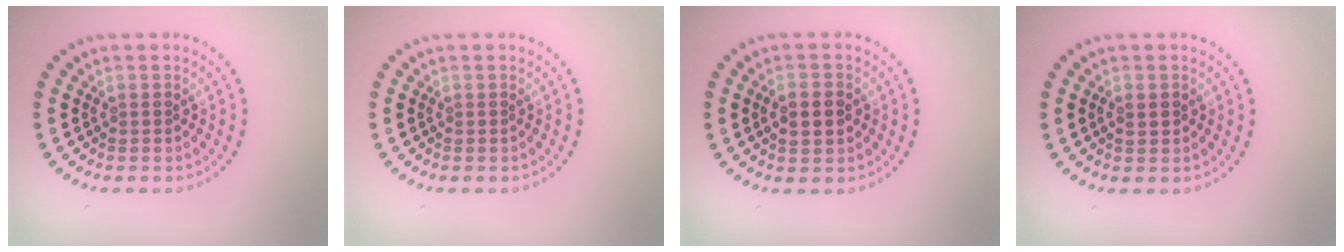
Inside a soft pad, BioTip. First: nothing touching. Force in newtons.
{"total": 0.0}
{"total": 2.3, "press": 2.3, "slide": 0.1}
{"total": 0.7, "press": 0.6, "slide": 0.2}